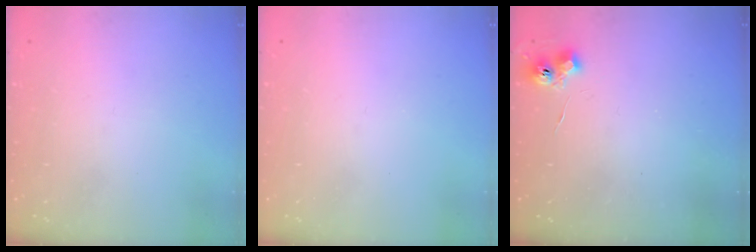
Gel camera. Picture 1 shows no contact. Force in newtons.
{"total": 0.0}
{"total": 6.3, "press": 6.3, "slide": 0.7}